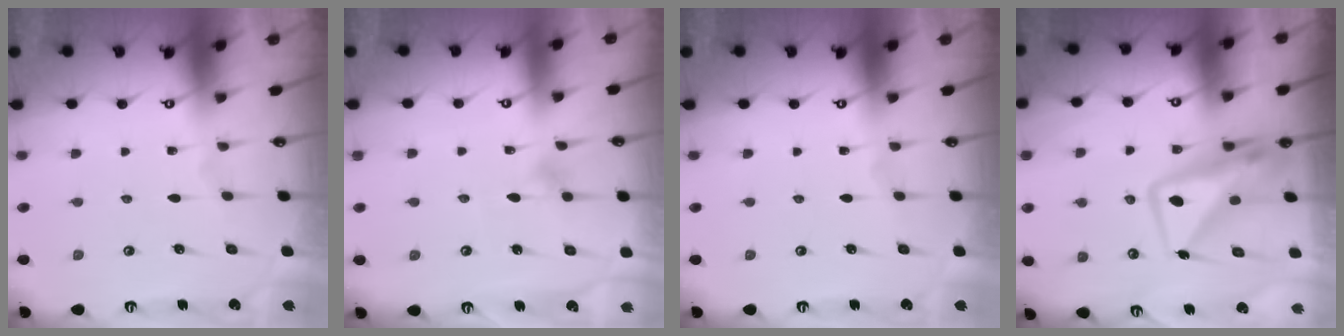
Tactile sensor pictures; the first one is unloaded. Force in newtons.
{"total": 4.2, "press": 4.2, "slide": 0.6}
{"total": 0.0}
{"total": 11.3, "press": 11.2, "slide": 0.8}